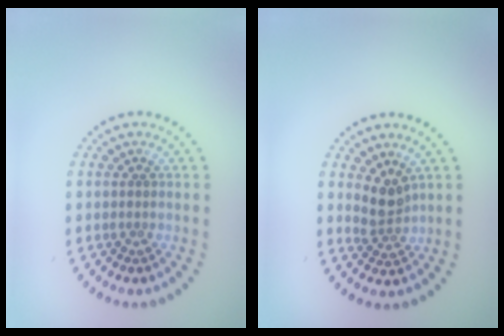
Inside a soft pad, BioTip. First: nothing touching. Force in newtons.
{"total": 2.4, "press": 1.8, "slide": 1.5}